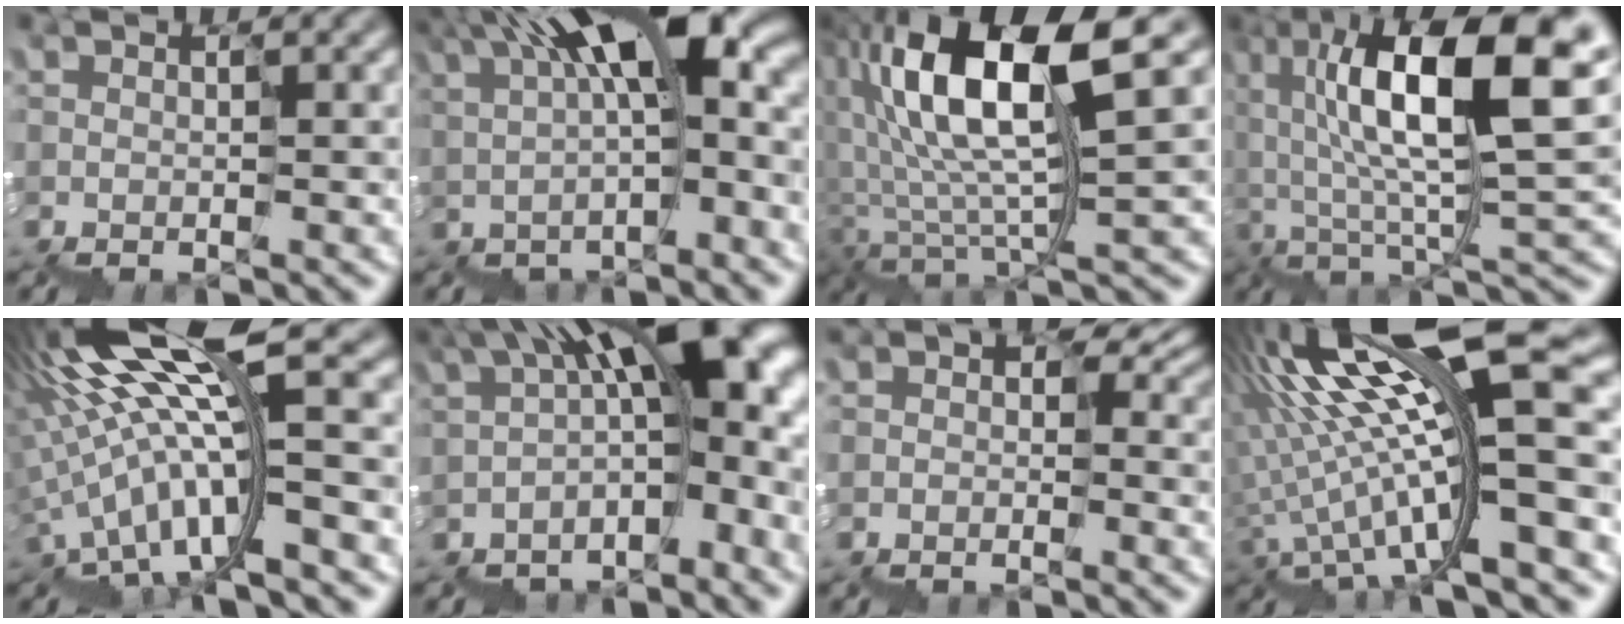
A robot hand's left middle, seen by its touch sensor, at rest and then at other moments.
{"total": 10.4, "force": [2.6, 3.4, 9.4], "torque": [-0.132, 0.034, 0.050]}
{"total": 8.6, "force": [2.6, 2.3, 7.9], "torque": [-0.159, 0.017, 0.052]}
{"total": 12.2, "force": [2.9, 4.6, 10.9], "torque": [-0.209, 0.020, 0.050]}
{"total": 10.9, "force": [0.1, 2.5, 10.6], "torque": [-0.205, 0.025, 0.011]}
{"total": 11.4, "force": [0.5, 4.6, 10.4], "torque": [-0.157, 0.031, 0.018]}
{"total": 2.9, "force": [-0.2, 2.2, 2.0], "torque": [-0.030, 0.009, -0.003]}
{"total": 14.0, "force": [2.0, 2.9, 13.5], "torque": [-0.248, 0.024, 0.040]}